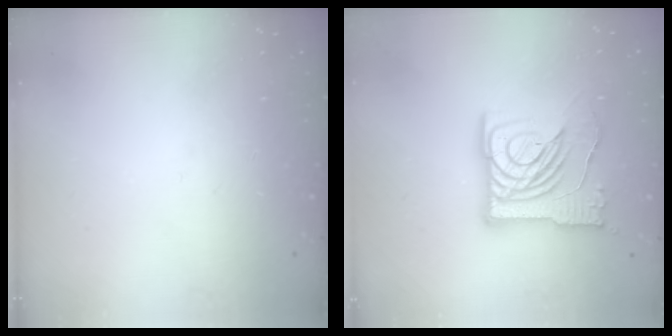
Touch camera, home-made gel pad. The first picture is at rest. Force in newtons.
{"total": 15.1, "press": 15.0, "slide": 1.6}